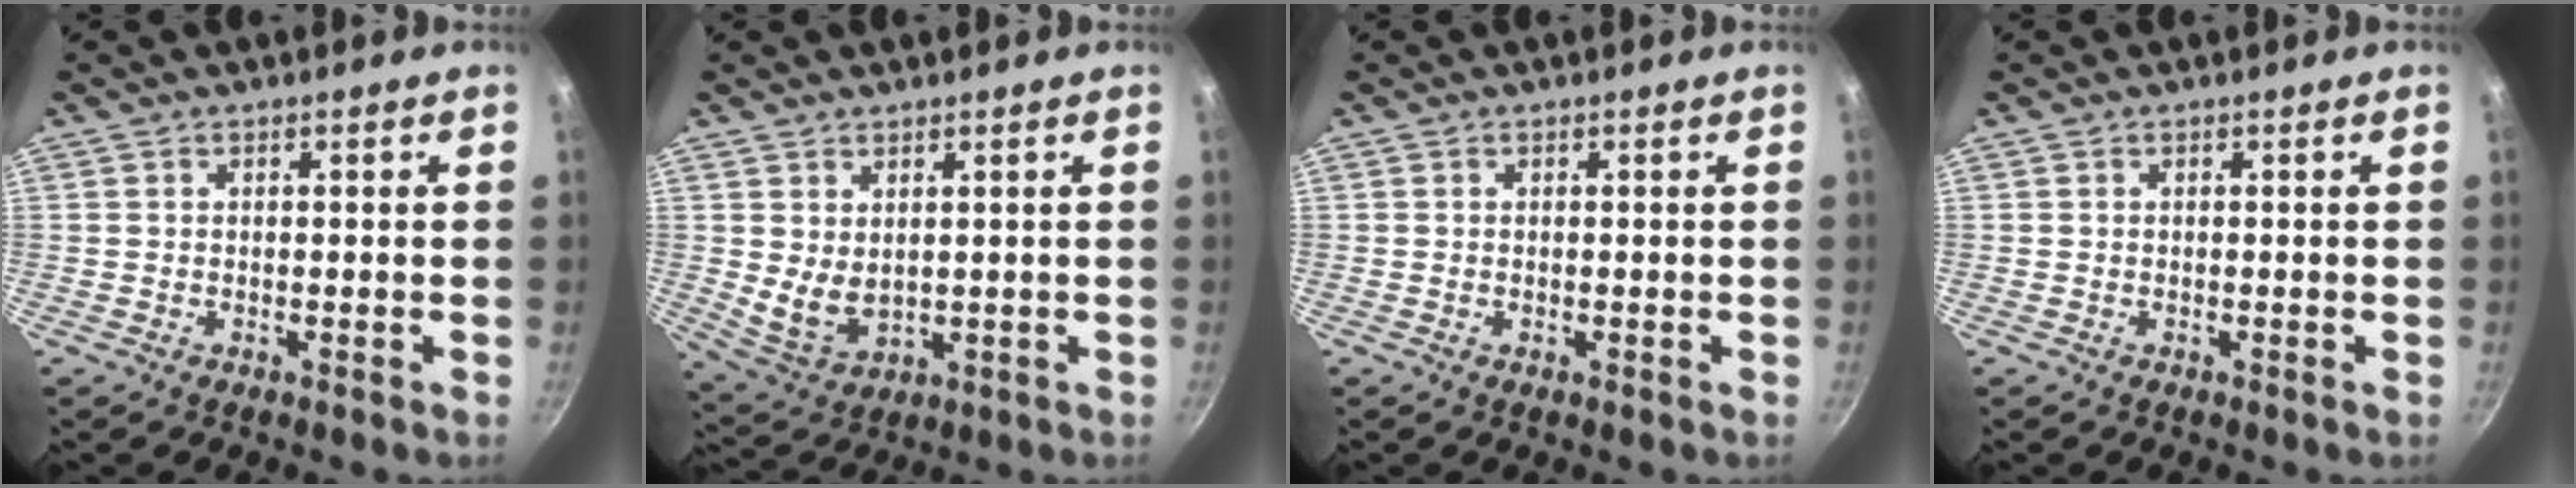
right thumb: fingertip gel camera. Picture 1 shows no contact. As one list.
[{"total": 5.9, "force": [1.7, 3.8, 4.2], "torque": [-0.068, -0.028, 0.045]}, {"total": 0.0}, {"total": 0.0}]